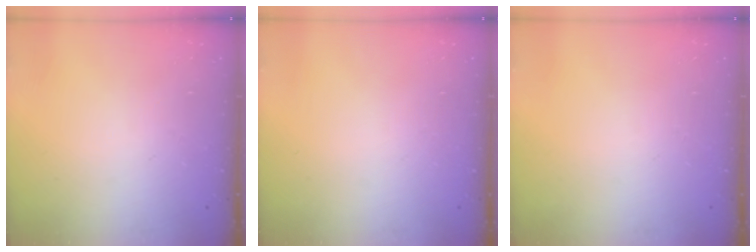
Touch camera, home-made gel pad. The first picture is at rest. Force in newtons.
{"total": 0.0}
{"total": 0.0}